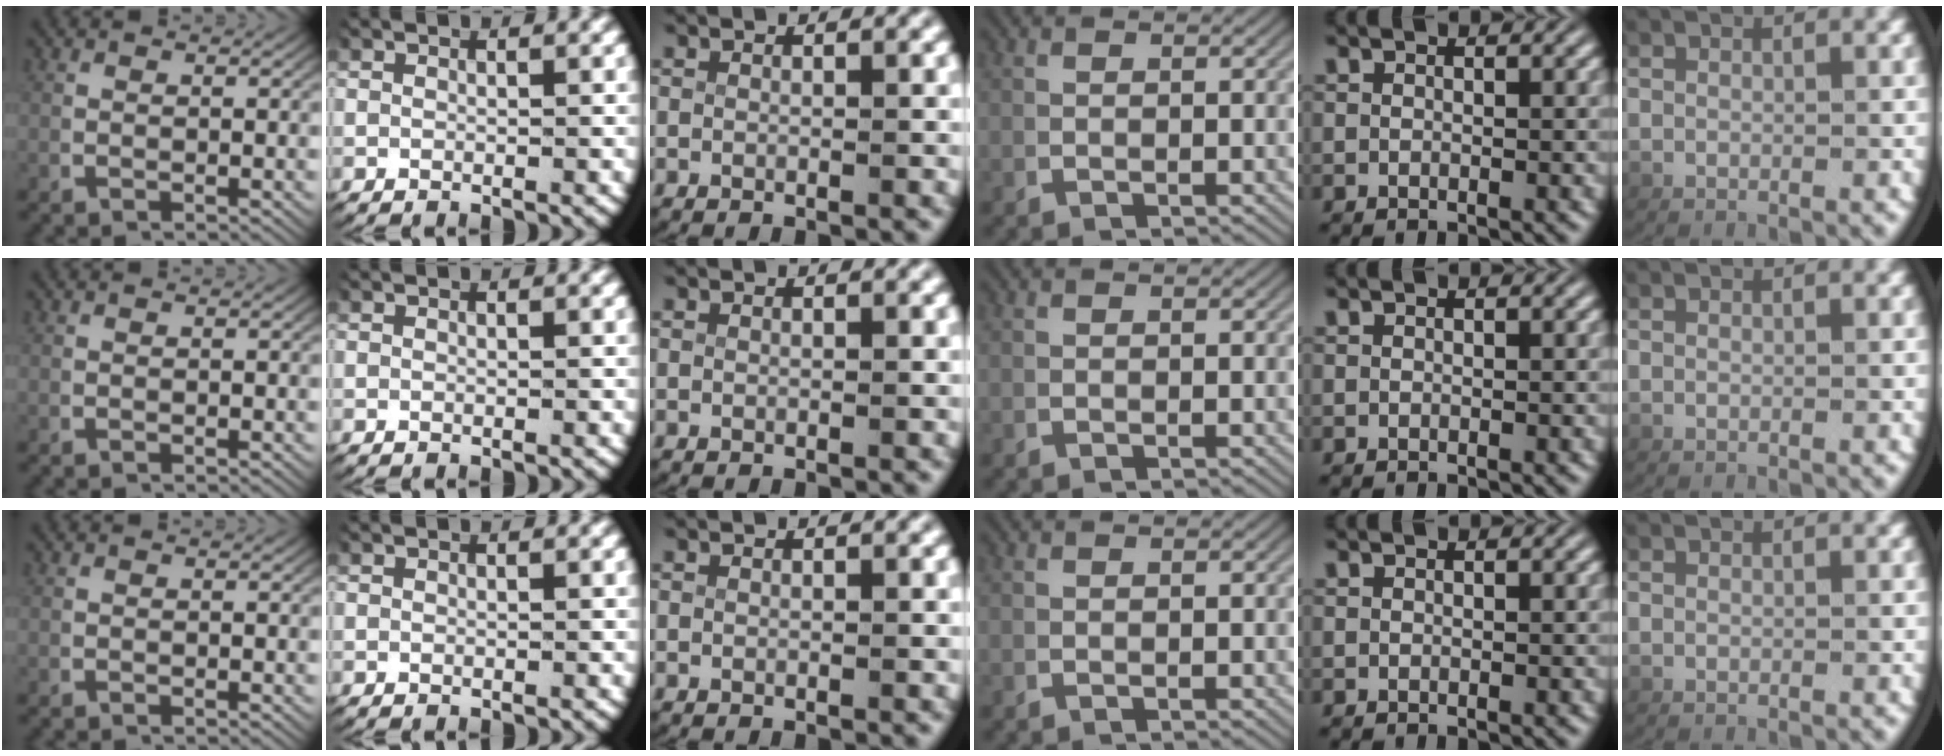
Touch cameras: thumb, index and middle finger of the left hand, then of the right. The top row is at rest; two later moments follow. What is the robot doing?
{"motion": "reach", "object": "key"}